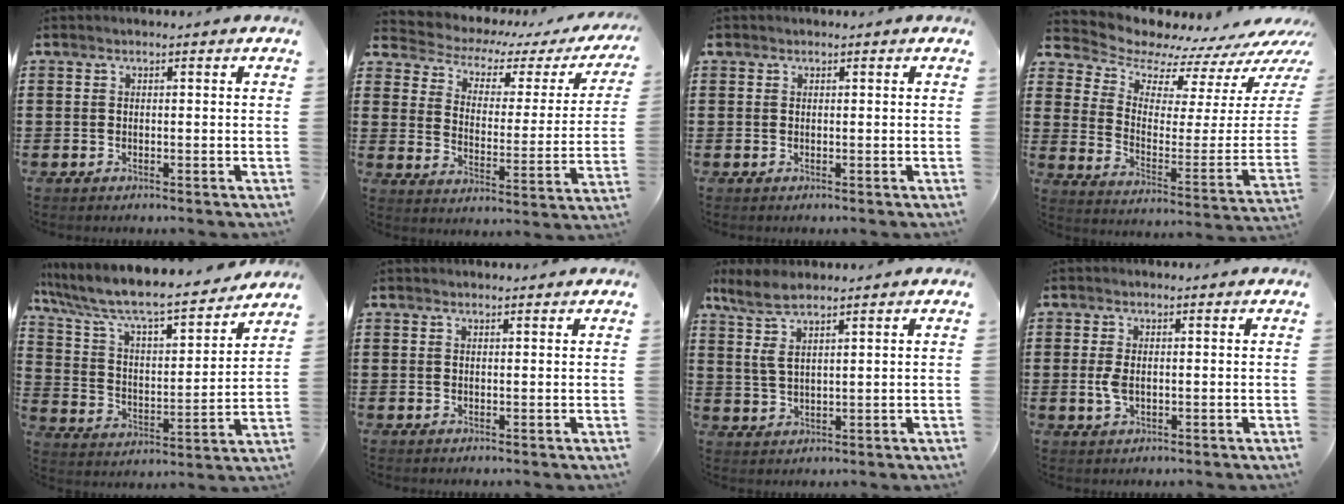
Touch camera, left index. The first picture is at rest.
{"total": 3.0, "force": [2.1, 1.6, 1.4], "torque": [-0.047, -0.018, 0.024]}
{"total": 0.5, "force": [0.3, 0.4, 0.1], "torque": [-0.004, 0.003, 0.005]}
{"total": 6.8, "force": [6.5, 2.1, 0.5], "torque": [-0.040, -0.077, 0.109]}
{"total": 7.8, "force": [6.9, 1.1, 3.6], "torque": [-0.102, -0.052, 0.111]}
{"total": 0.8, "force": [0.8, 0.0, 0.1], "torque": [-0.004, -0.001, 0.016]}
{"total": 5.3, "force": [3.4, 1.4, 3.8], "torque": [-0.091, -0.002, 0.060]}
{"total": 2.8, "force": [0.0, 1.4, 2.5], "torque": [-0.064, -0.003, -0.004]}